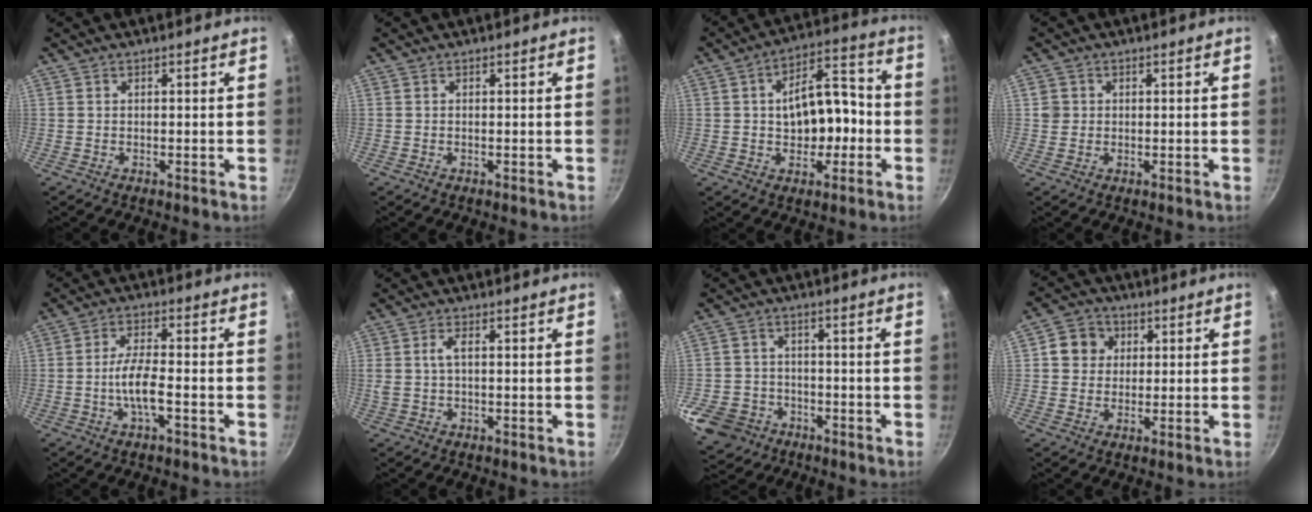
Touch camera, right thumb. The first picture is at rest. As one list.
[{"total": 0.0}, {"total": 12.8, "force": [-0.8, 7.6, 10.3], "torque": [-0.119, 0.040, -0.015]}, {"total": 2.1, "force": [0.4, 2.0, 0.4], "torque": [0.004, 0.002, 0.006]}, {"total": 6.4, "force": [-1.9, 2.2, 5.7], "torque": [-0.114, 0.021, -0.035]}, {"total": 2.8, "force": [0.5, 1.3, 2.5], "torque": [-0.059, 0.005, 0.010]}, {"total": 9.9, "force": [-4.8, 8.0, 3.3], "torque": [-0.069, 0.022, -0.078]}, {"total": 6.8, "force": [1.4, 6.1, 2.5], "torque": [-0.017, 0.004, 0.017]}]